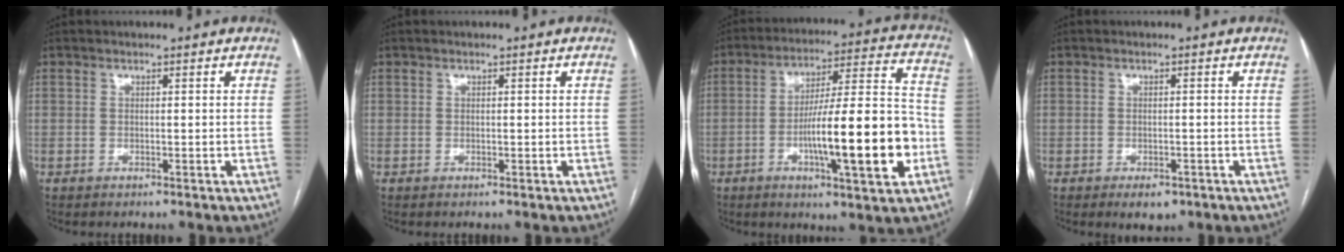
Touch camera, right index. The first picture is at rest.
{"total": 0.0}
{"total": 18.4, "force": [-4.9, 1.9, 17.6], "torque": [-0.276, 0.010, -0.070]}
{"total": 3.1, "force": [-1.8, 1.7, 1.8], "torque": [-0.023, -0.002, -0.016]}